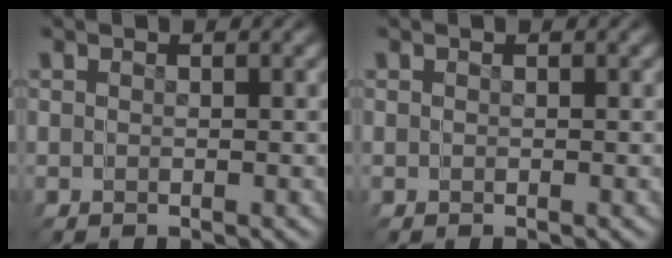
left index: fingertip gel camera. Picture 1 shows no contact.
{"total": 0.0}